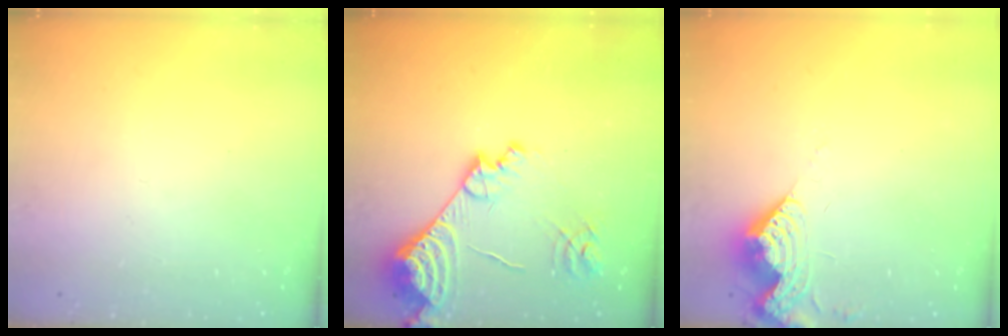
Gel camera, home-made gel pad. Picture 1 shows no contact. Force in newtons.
{"total": 16.1, "press": 16.0, "slide": 1.8}
{"total": 10.1, "press": 10.1, "slide": 0.1}